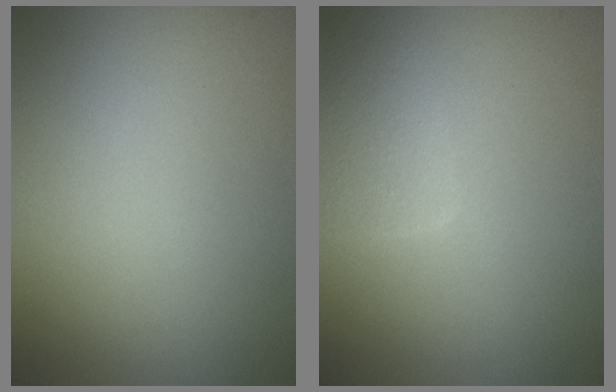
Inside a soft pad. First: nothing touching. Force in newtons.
{"total": 2.9, "press": 2.9, "slide": 0.1}